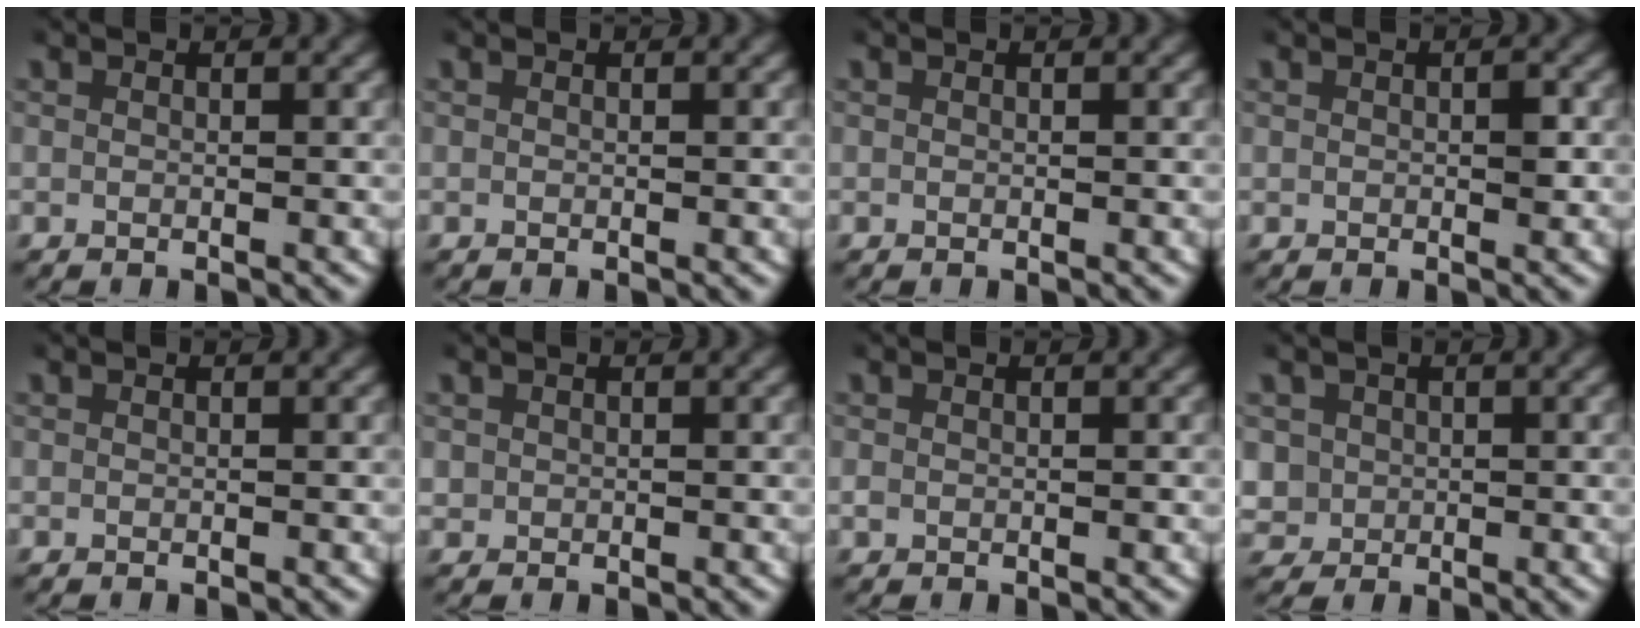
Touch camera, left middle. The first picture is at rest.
{"total": 0.0}
{"total": 0.0}
{"total": 1.1, "force": [0.0, 0.6, 0.9], "torque": [-0.011, 0.000, 0.000]}
{"total": 0.0}
{"total": 1.2, "force": [0.1, 1.2, 0.3], "torque": [-0.013, -0.003, 0.003]}
{"total": 0.7, "force": [-0.2, 0.6, 0.3], "torque": [-0.007, 0.000, -0.004]}
{"total": 5.6, "force": [0.1, 5.3, 1.8], "torque": [-0.063, -0.020, 0.007]}